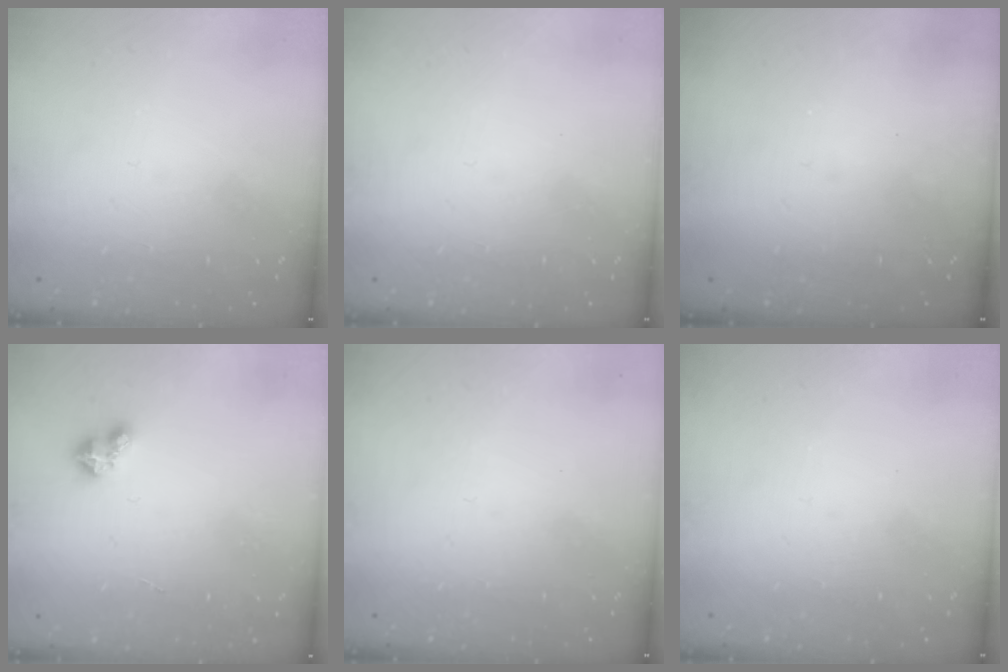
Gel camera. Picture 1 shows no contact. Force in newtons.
{"total": 0.0}
{"total": 0.0}
{"total": 2.8, "press": 2.8, "slide": 0.2}
{"total": 0.0}
{"total": 0.0}